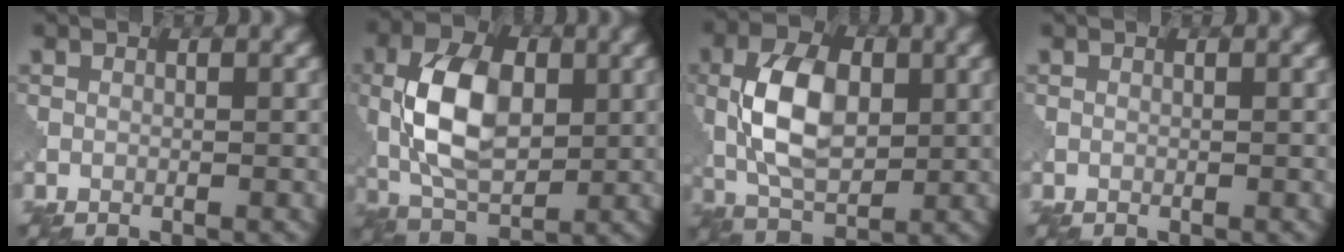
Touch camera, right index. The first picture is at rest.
{"total": 8.4, "force": [0.9, 5.1, 6.6], "torque": [-0.134, 0.003, 0.014]}
{"total": 7.2, "force": [0.8, 4.4, 5.7], "torque": [-0.117, 0.001, 0.014]}
{"total": 0.0}